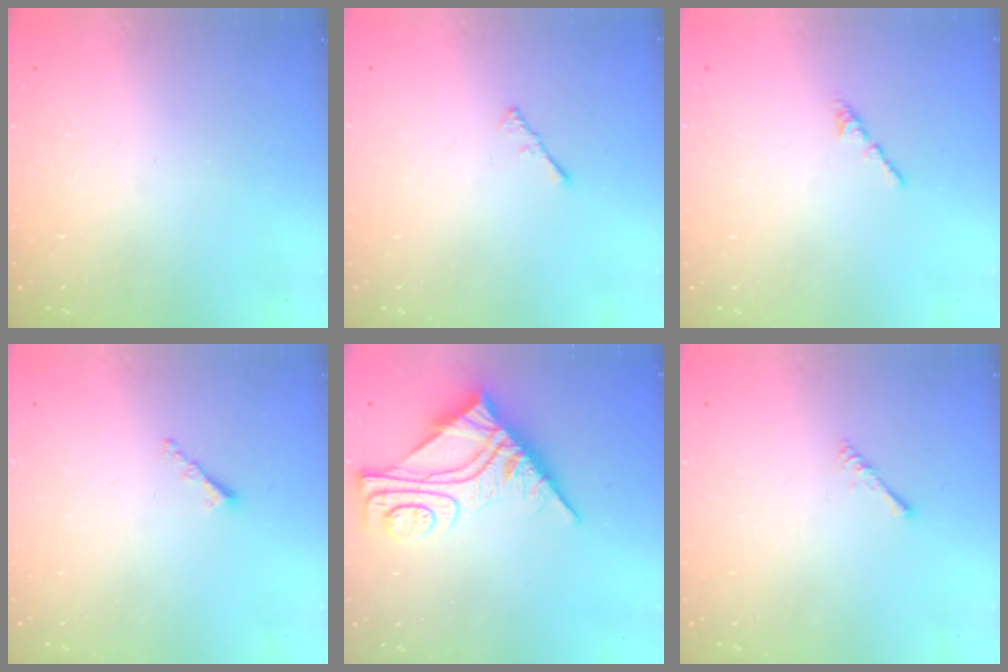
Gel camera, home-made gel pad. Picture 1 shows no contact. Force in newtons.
{"total": 1.5, "press": 1.4, "slide": 0.4}
{"total": 0.8, "press": 0.7, "slide": 0.5}
{"total": 1.2, "press": 1.1, "slide": 0.5}
{"total": 12.1, "press": 12.0, "slide": 1.4}
{"total": 1.6, "press": 1.6, "slide": 0.4}